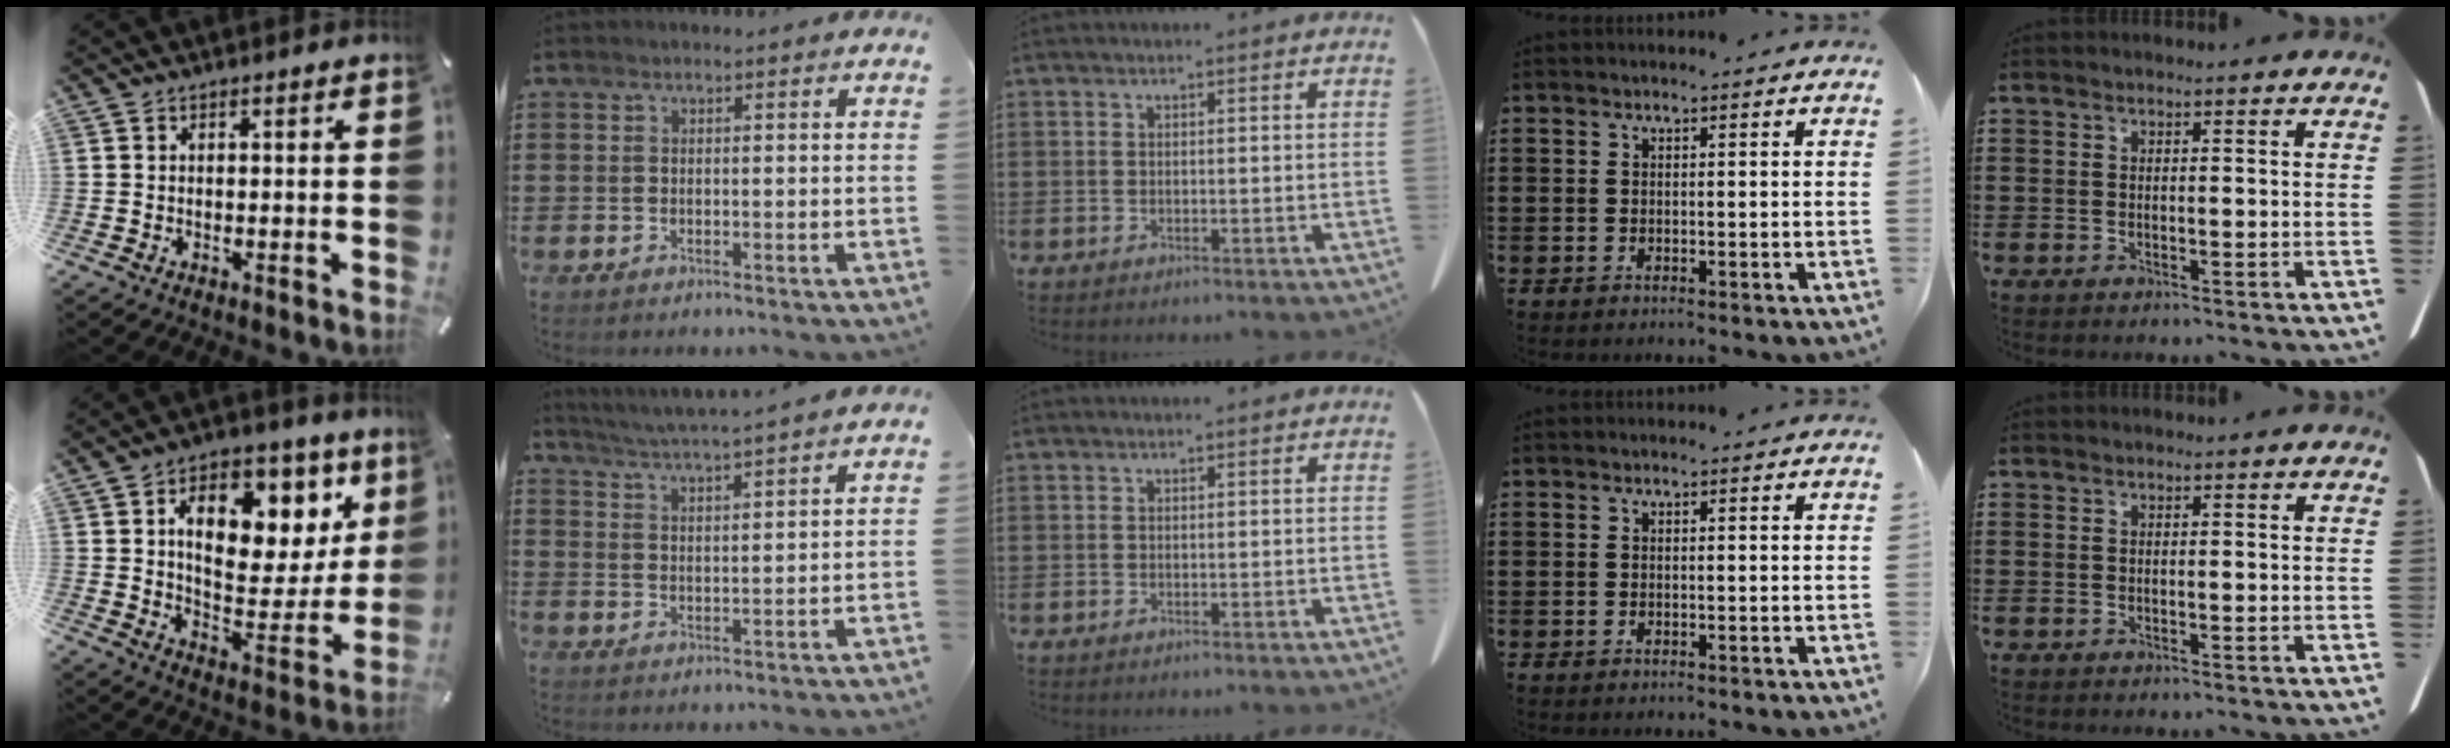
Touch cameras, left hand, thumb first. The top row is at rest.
{"thumb": {"total": 16.8, "force": [7.5, 10.5, 10.8], "torque": [-0.148, -0.045, 0.125]}, "index": {"total": 3.8, "force": [3.6, -1.0, 0.9], "torque": [-0.031, -0.024, 0.062]}}